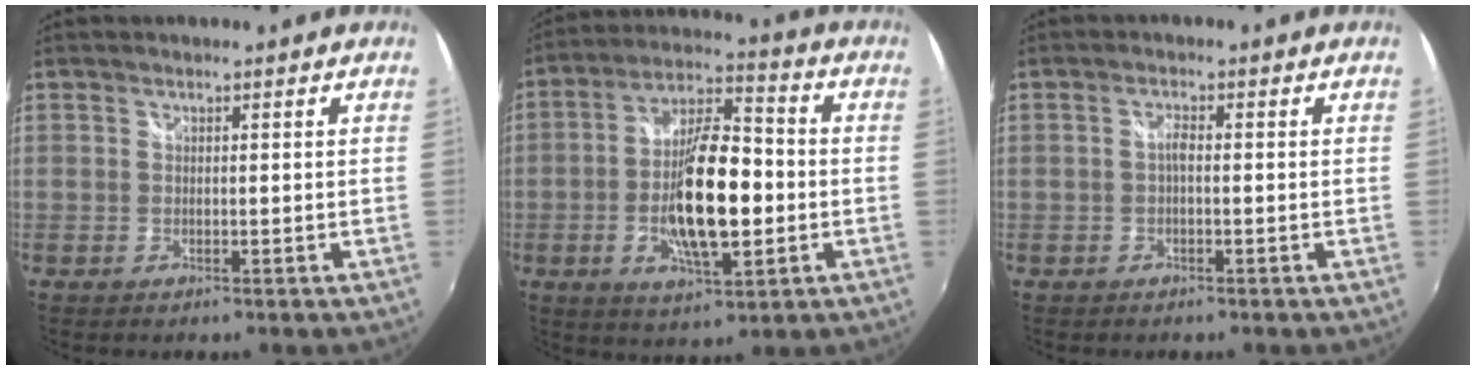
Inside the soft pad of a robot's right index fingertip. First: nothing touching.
{"total": 15.5, "force": [-2.6, 5.3, 14.3], "torque": [-0.266, 0.006, -0.044]}
{"total": 1.4, "force": [-0.3, 0.4, 1.2], "torque": [-0.025, 0.005, -0.008]}